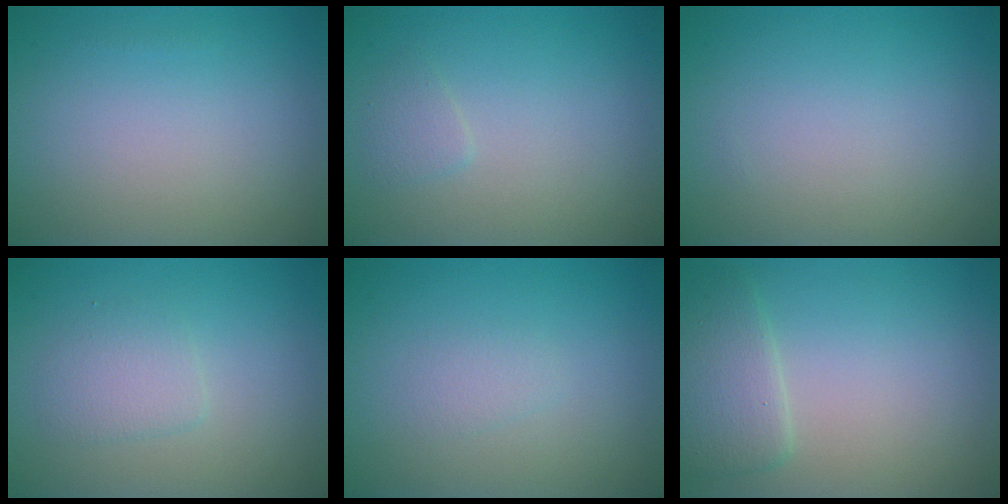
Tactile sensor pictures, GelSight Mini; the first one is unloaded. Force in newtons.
{"total": 1.0, "press": 1.0, "slide": 0.1}
{"total": 0.0}
{"total": 1.9, "press": 1.9, "slide": 0.1}
{"total": 0.9, "press": 0.9, "slide": 0.1}
{"total": 2.8, "press": 2.8, "slide": 0.2}